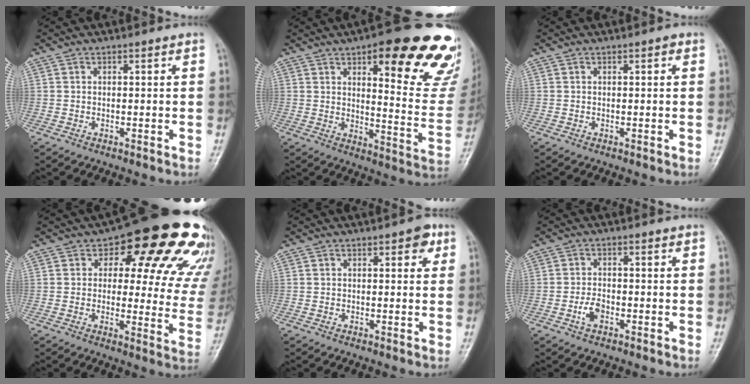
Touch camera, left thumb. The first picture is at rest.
{"total": 23.9, "force": [14.2, 7.0, 17.9], "torque": [-0.176, -0.073, 0.178]}
{"total": 0.7, "force": [0.3, 0.4, 0.6], "torque": [-0.005, 0.002, 0.000]}
{"total": 21.2, "force": [11.4, 10.4, 14.5], "torque": [-0.125, -0.035, 0.122]}
{"total": 3.2, "force": [1.4, 1.6, 2.3], "torque": [-0.011, 0.000, 0.010]}
{"total": 3.2, "force": [-1.4, 1.9, 2.1], "torque": [-0.038, 0.009, -0.029]}